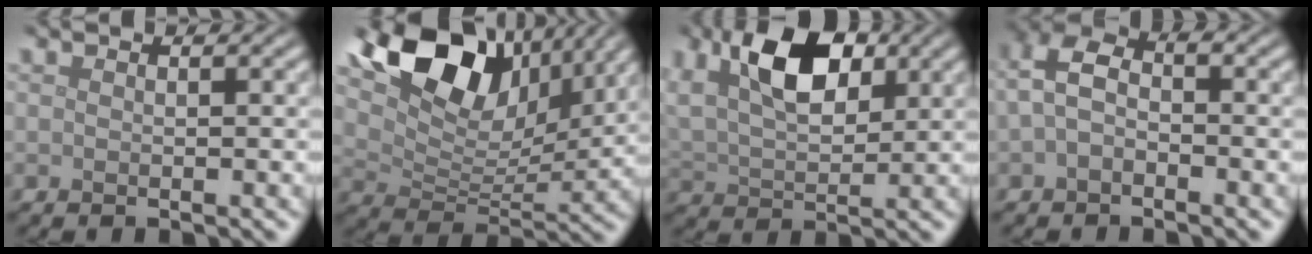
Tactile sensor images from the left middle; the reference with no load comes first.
{"total": 11.9, "force": [7.5, 6.4, 6.8], "torque": [-0.129, 0.004, 0.131]}
{"total": 8.2, "force": [3.6, 4.5, 5.9], "torque": [-0.105, 0.011, 0.058]}
{"total": 3.6, "force": [0.0, 2.4, 2.7], "torque": [-0.061, 0.012, -0.010]}